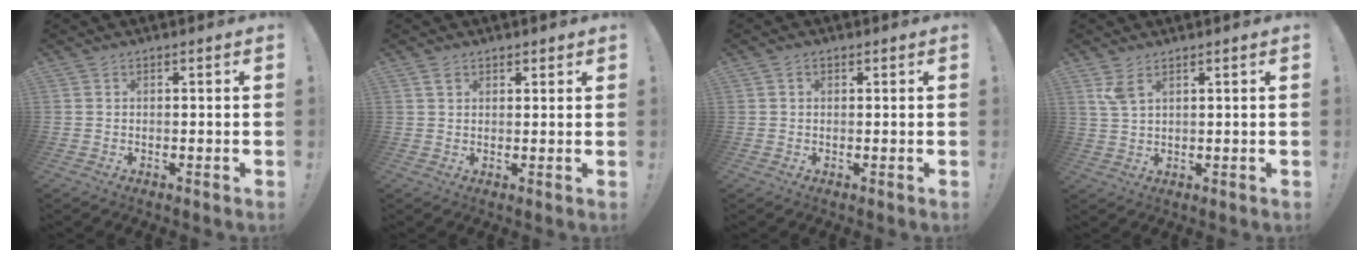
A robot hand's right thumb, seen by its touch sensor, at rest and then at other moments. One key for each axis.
{"total": 2.8, "fx": 1.8, "fy": 2.0, "fz": 1.1, "tx": -0.003, "ty": -0.006, "tz": 0.029}
{"total": 0.8, "fx": 0.3, "fy": 0.7, "fz": 0.3, "tx": -0.004, "ty": 0.002, "tz": 0.004}
{"total": 4.3, "fx": 2.7, "fy": 1.3, "fz": 3.1, "tx": -0.062, "ty": -0.009, "tz": 0.052}